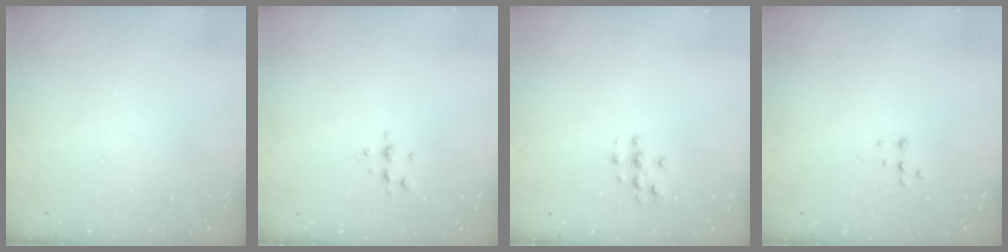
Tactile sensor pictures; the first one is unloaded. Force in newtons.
{"total": 5.0, "press": 4.9, "slide": 0.9}
{"total": 2.9, "press": 2.9, "slide": 0.3}
{"total": 4.5, "press": 4.4, "slide": 0.7}